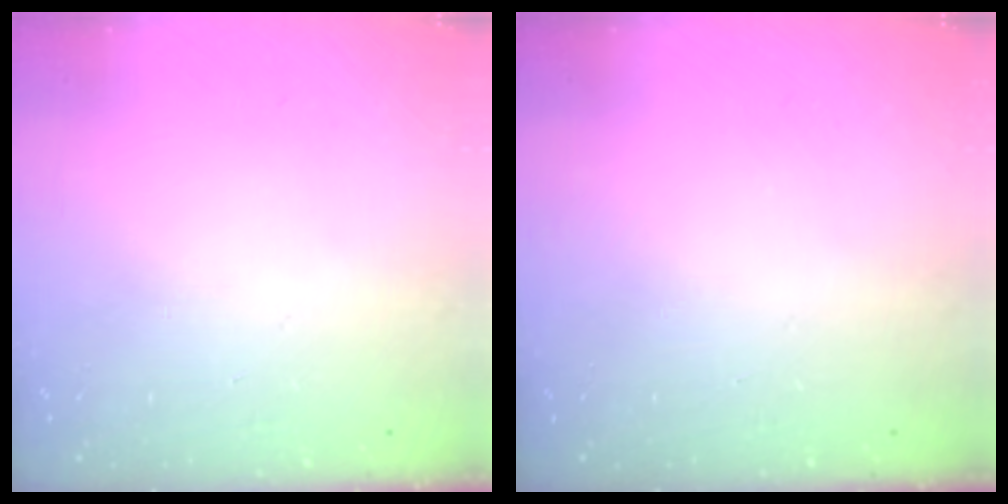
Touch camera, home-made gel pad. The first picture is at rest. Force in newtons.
{"total": 0.0}